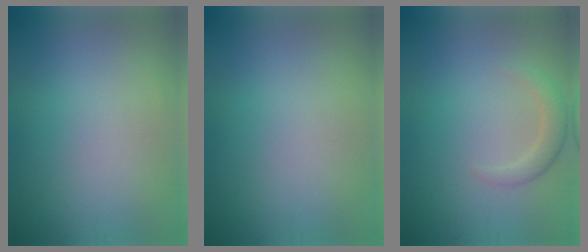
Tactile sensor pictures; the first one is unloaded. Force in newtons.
{"total": 0.0}
{"total": 1.9, "press": 1.9, "slide": 0.1}